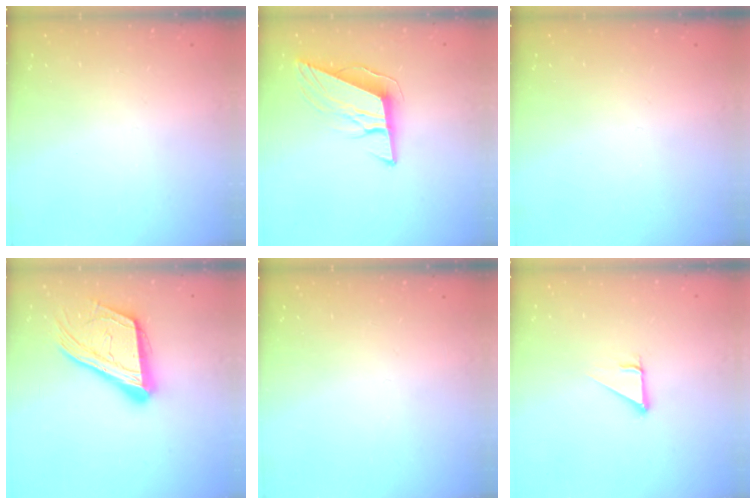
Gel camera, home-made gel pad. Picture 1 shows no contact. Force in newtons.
{"total": 10.7, "press": 10.2, "slide": 3.3}
{"total": 0.0}
{"total": 21.0, "press": 20.8, "slide": 2.7}
{"total": 0.0}
{"total": 2.9, "press": 2.8, "slide": 0.2}